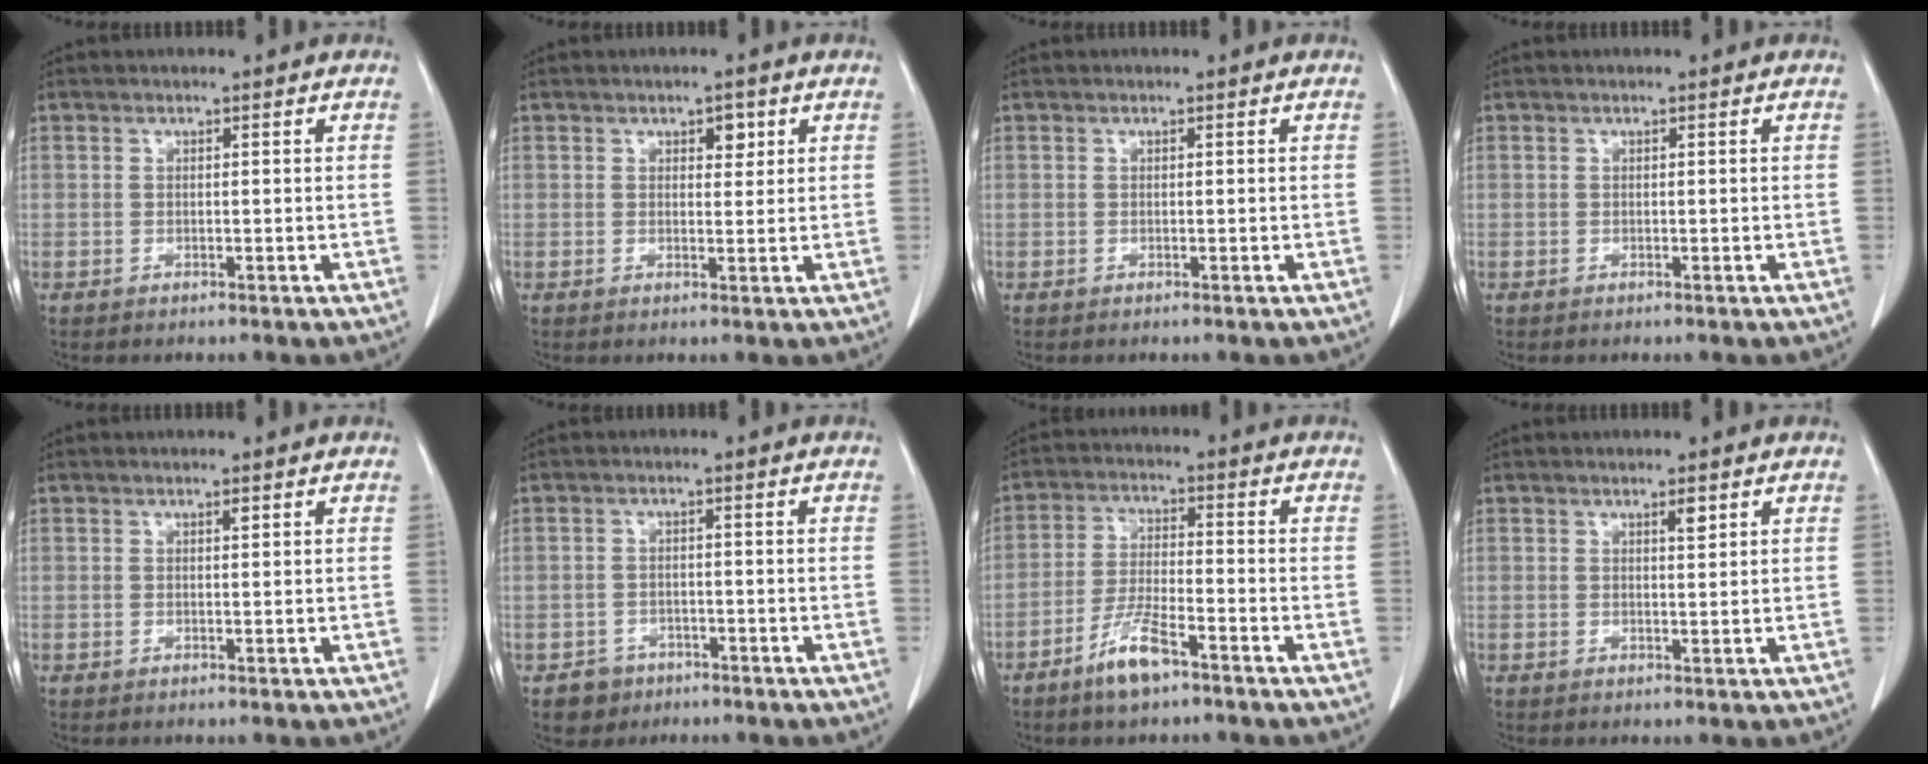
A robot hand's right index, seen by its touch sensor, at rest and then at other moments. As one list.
[{"total": 2.2, "force": [1.1, 1.2, 1.5], "torque": [-0.017, 0.000, 0.015]}, {"total": 0.0}, {"total": 0.0}, {"total": 0.5, "force": [0.3, 0.1, 0.4], "torque": [-0.010, -0.001, 0.004]}, {"total": 3.4, "force": [-1.9, 2.8, 0.1], "torque": [0.001, 0.012, -0.028]}, {"total": 6.9, "force": [-4.6, 1.2, 4.9], "torque": [-0.102, -0.007, -0.088]}, {"total": 1.4, "force": [0.8, 0.2, 1.1], "torque": [-0.020, -0.004, 0.013]}]